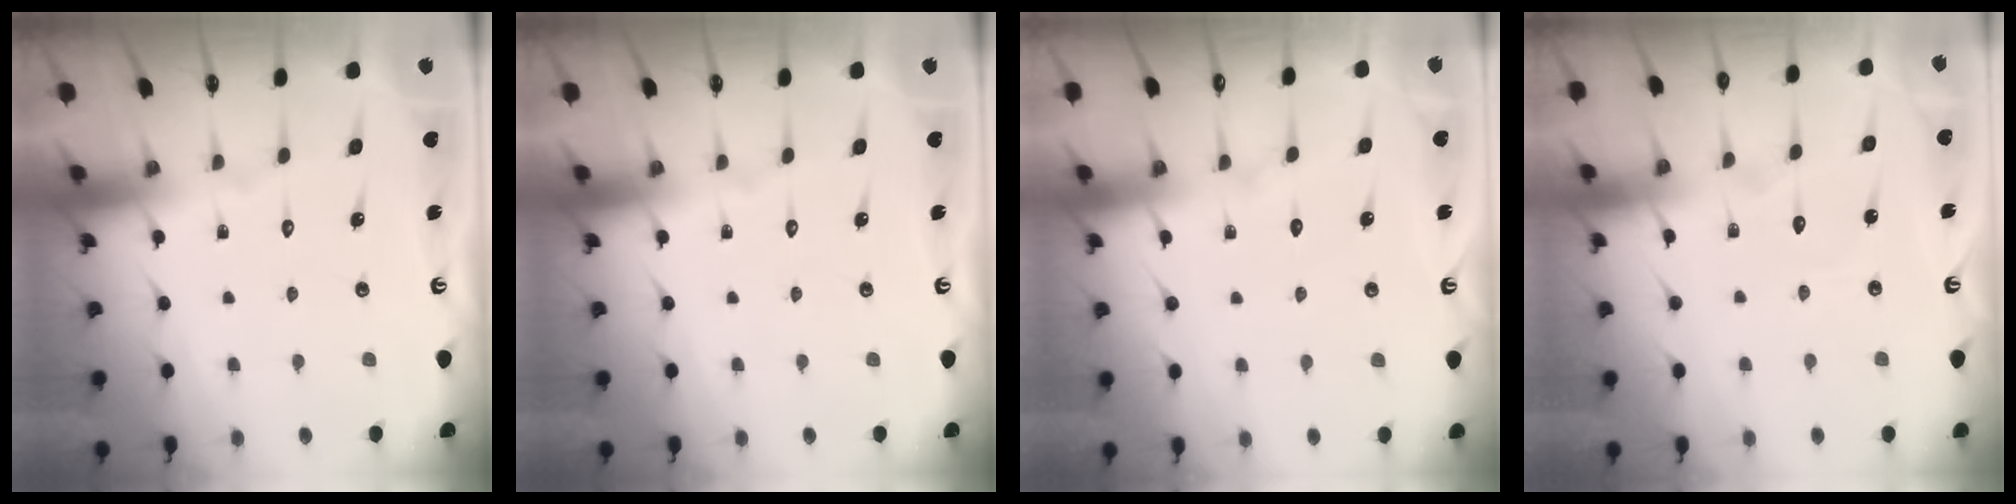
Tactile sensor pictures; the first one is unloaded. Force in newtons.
{"total": 0.0}
{"total": 4.1, "press": 4.1, "slide": 0.5}
{"total": 3.9, "press": 3.9, "slide": 0.4}